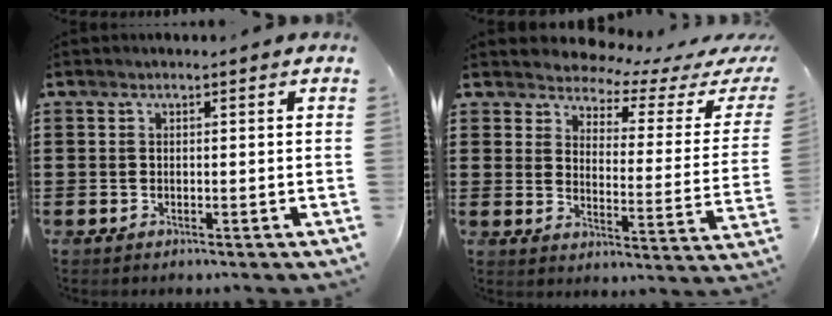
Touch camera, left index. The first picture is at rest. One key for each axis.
{"total": 3.6, "fx": 3.4, "fy": 0.7, "fz": 0.9, "tx": -0.042, "ty": -0.027, "tz": 0.053}